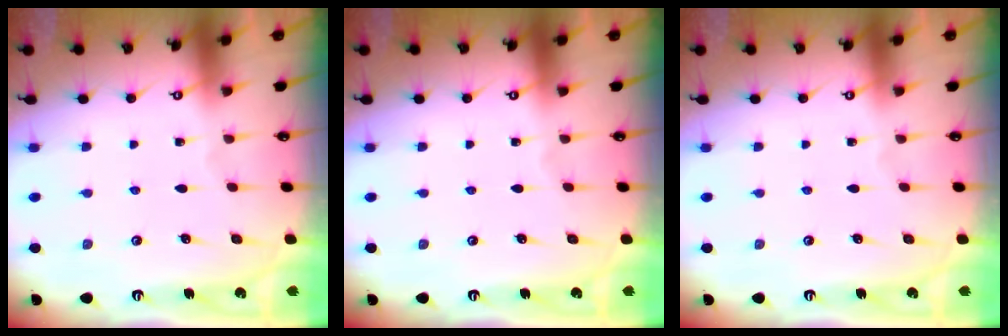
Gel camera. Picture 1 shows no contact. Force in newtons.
{"total": 0.0}
{"total": 0.0}